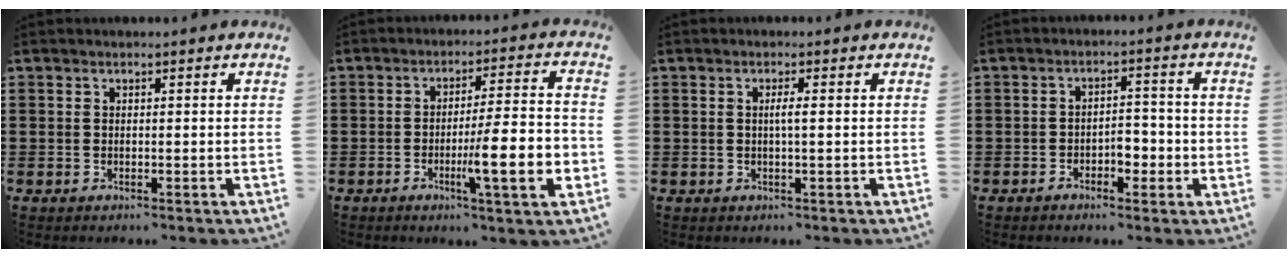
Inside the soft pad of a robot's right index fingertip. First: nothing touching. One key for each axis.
{"total": 11.1, "fx": -3.3, "fy": 1.3, "fz": 10.5, "tx": -0.169, "ty": -0.009, "tz": -0.058}
{"total": 1.7, "fx": 0.0, "fy": 0.0, "fz": 1.7, "tx": -0.033, "ty": -0.001, "tz": -0.002}
{"total": 3.3, "fx": -1.6, "fy": 1.8, "fz": 2.3, "tx": -0.034, "ty": 0.001, "tz": -0.034}